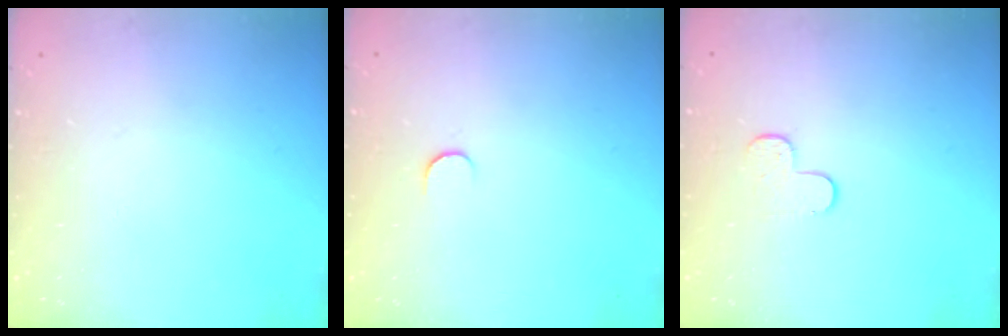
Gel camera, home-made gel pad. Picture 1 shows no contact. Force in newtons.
{"total": 4.8, "press": 4.8, "slide": 0.5}
{"total": 6.1, "press": 6.1, "slide": 0.5}